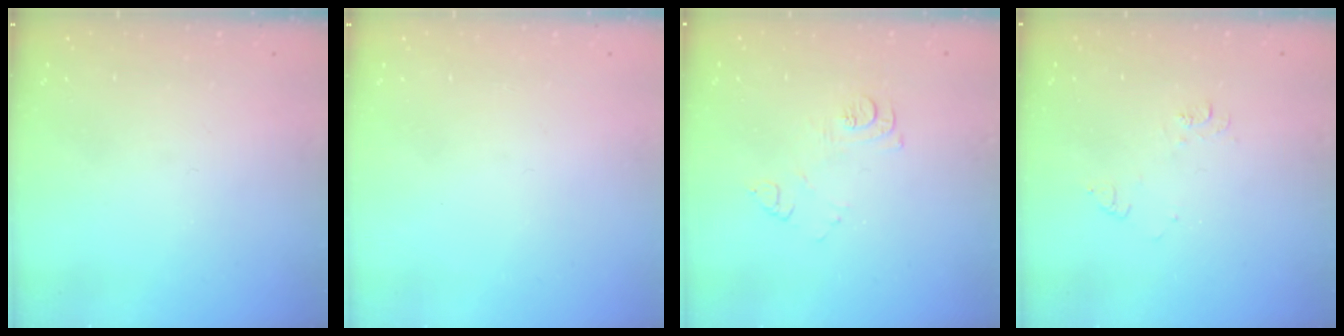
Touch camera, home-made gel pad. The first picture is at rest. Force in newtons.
{"total": 1.6, "press": 1.6, "slide": 0.1}
{"total": 7.2, "press": 7.2, "slide": 0.7}
{"total": 6.2, "press": 6.2, "slide": 0.5}